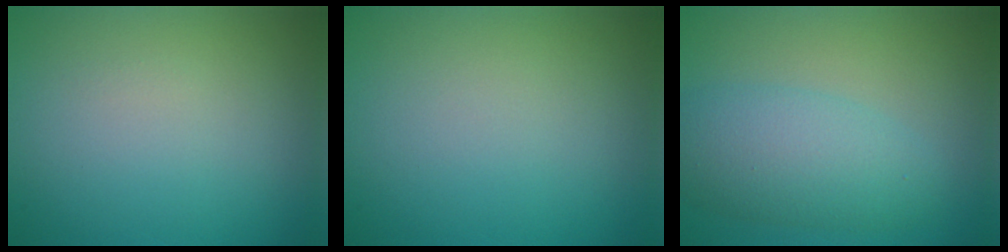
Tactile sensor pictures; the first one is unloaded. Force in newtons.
{"total": 0.0}
{"total": 5.1, "press": 5.1, "slide": 0.1}